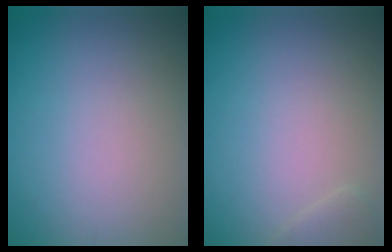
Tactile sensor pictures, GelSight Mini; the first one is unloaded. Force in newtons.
{"total": 0.9, "press": 0.9, "slide": 0.1}